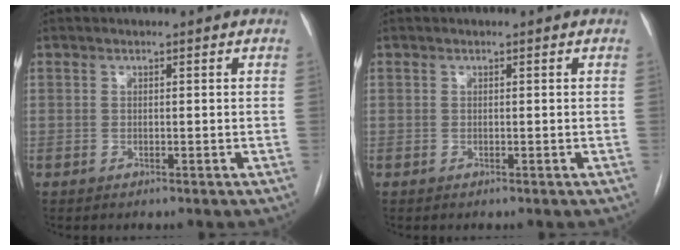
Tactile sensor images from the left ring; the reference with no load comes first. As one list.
[{"total": 0.0}]